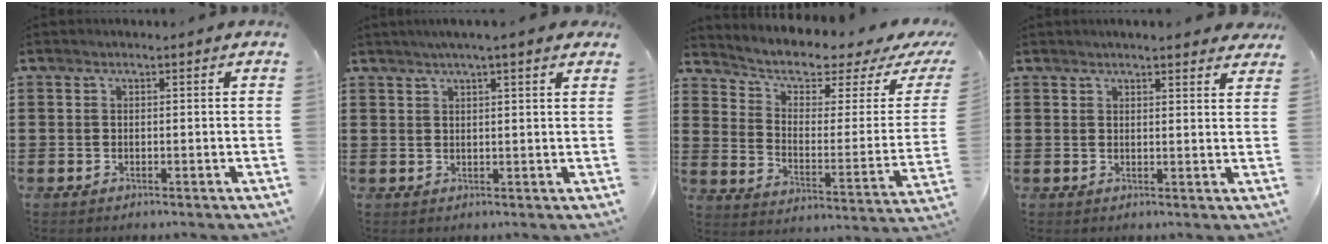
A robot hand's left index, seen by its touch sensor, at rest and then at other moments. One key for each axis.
{"total": 2.8, "fx": 2.2, "fy": -0.2, "fz": 1.7, "tx": -0.038, "ty": 0.004, "tz": 0.040}
{"total": 4.1, "fx": 2.4, "fy": 1.8, "fz": 2.7, "tx": -0.069, "ty": -0.017, "tz": 0.035}
{"total": 2.5, "fx": 2.4, "fy": 0.1, "fz": 0.8, "tx": -0.014, "ty": -0.004, "tz": 0.044}